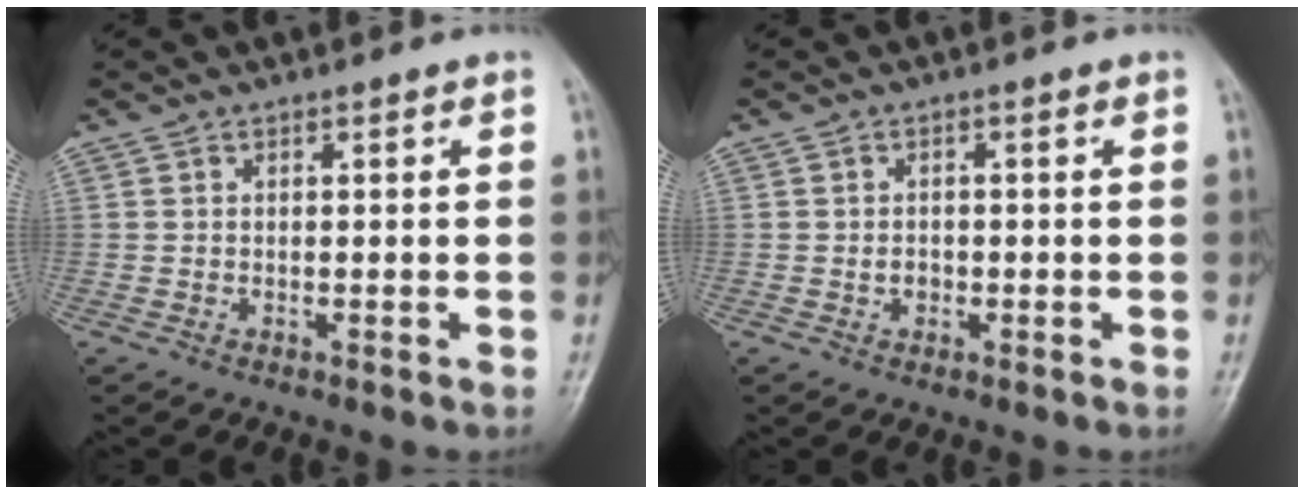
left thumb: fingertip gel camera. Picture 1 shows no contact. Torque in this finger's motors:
{"motor_torque": [-0.11, 0.12, 0.17, 0.09, 0.01]}